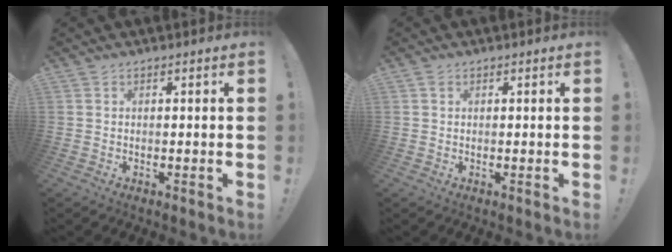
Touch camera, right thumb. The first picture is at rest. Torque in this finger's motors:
{"motor_torque": [-0.26, 0.13, -0.04, 0.23, 0.05]}